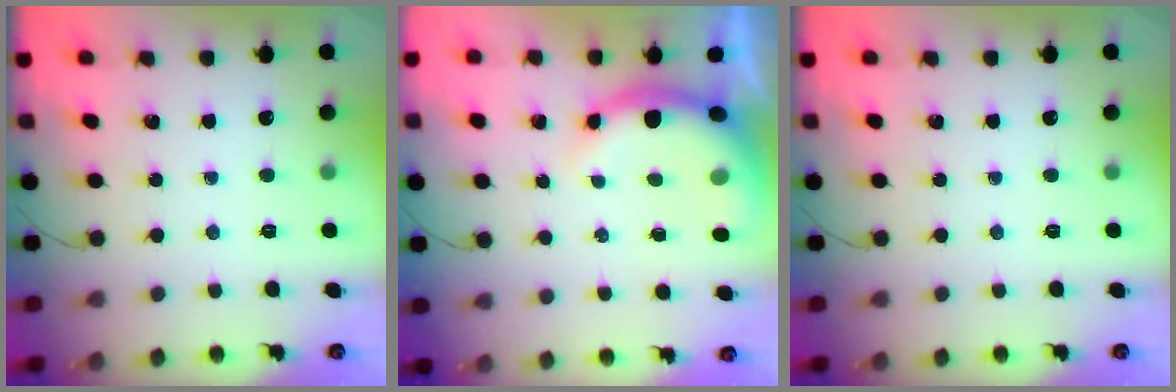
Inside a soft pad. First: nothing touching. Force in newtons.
{"total": 7.5, "press": 7.3, "slide": 1.6}
{"total": 0.0}